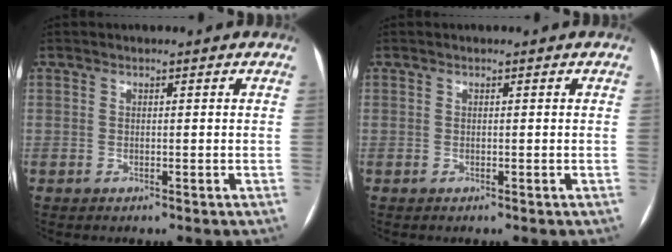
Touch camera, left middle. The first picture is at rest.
{"total": 0.0}